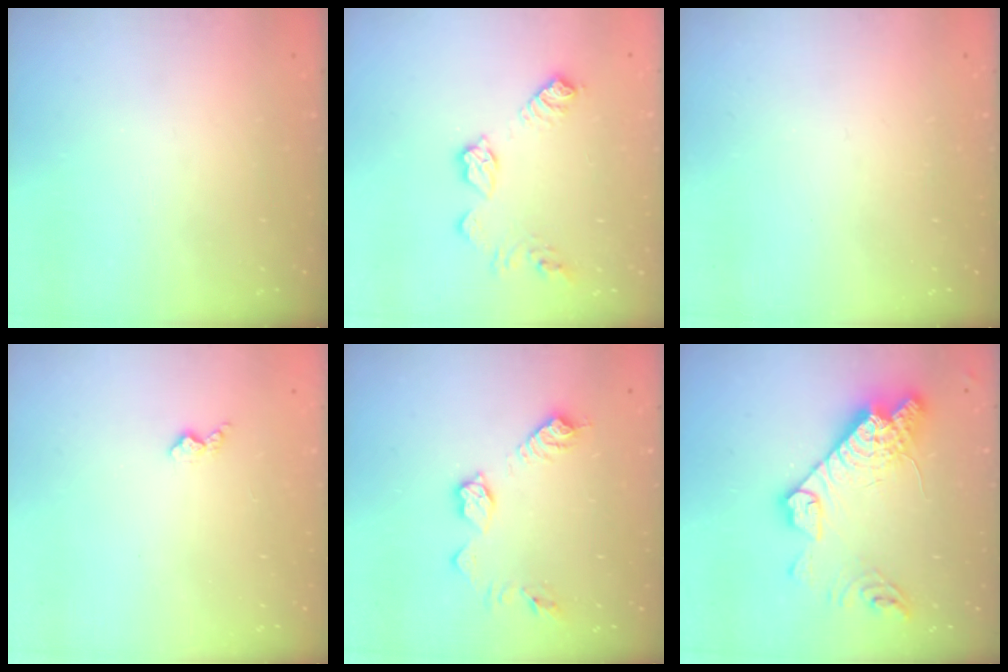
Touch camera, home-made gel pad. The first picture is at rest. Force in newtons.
{"total": 10.7, "press": 10.7, "slide": 0.4}
{"total": 0.0}
{"total": 2.9, "press": 2.9, "slide": 0.5}
{"total": 10.4, "press": 10.4, "slide": 0.5}
{"total": 19.0, "press": 18.9, "slide": 1.6}